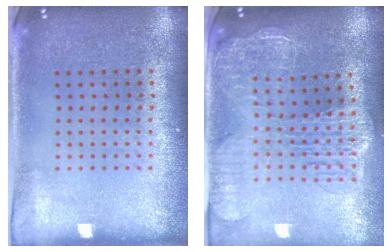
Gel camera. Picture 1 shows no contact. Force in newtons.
{"total": 2.9, "press": 2.4, "slide": 1.7}